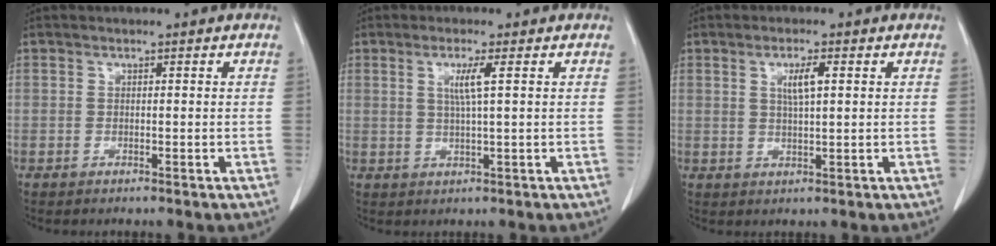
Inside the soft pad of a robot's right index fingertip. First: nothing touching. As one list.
[{"total": 3.4, "force": [1.0, -0.5, 3.2], "torque": [-0.065, -0.003, 0.019]}, {"total": 3.5, "force": [1.1, 0.4, 3.3], "torque": [-0.061, 0.000, 0.021]}]